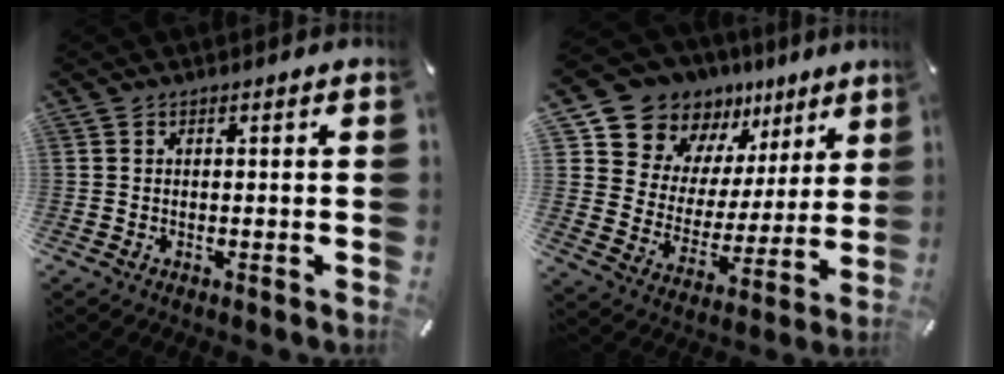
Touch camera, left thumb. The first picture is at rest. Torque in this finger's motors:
{"motor_torque": [1.47, 1.31, 1.40, -1.37, 0.08]}